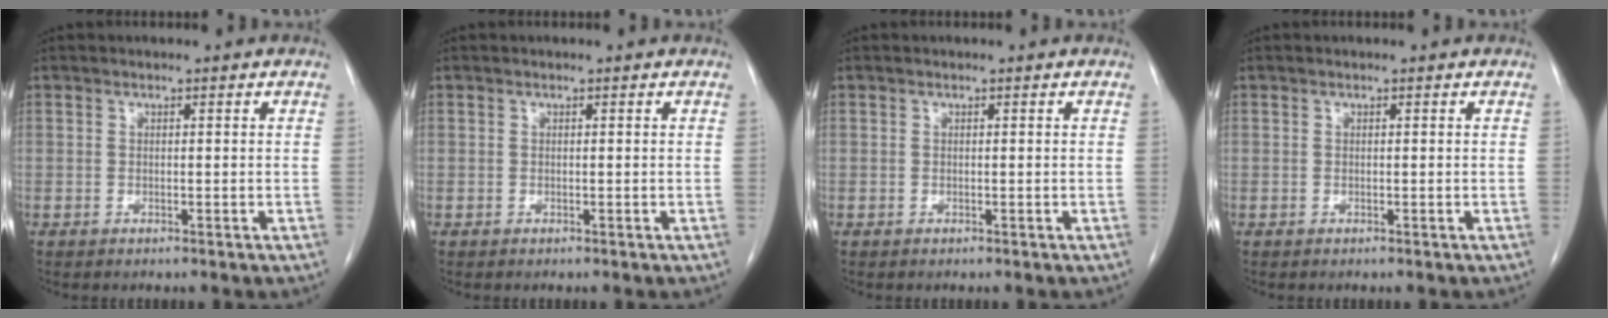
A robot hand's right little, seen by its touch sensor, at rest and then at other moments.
{"total": 0.0}
{"total": 0.0}
{"total": 0.0}